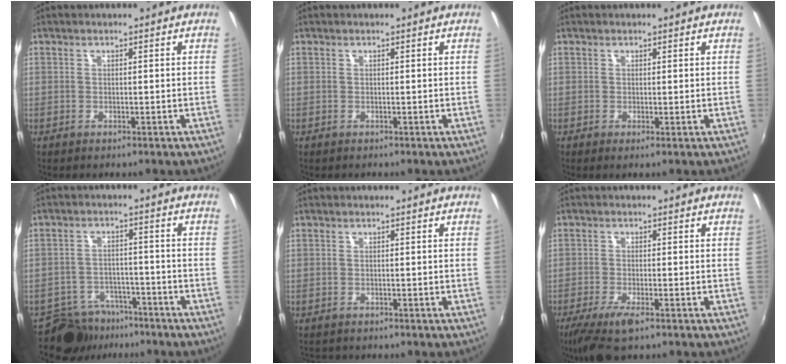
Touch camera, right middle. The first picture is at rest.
{"total": 0.0}
{"total": 0.5, "force": [0.2, -0.2, 0.4], "torque": [-0.012, -0.002, 0.001]}
{"total": 9.0, "force": [-7.4, 5.0, 1.3], "torque": [-0.040, 0.013, -0.111]}
{"total": 1.5, "force": [-1.4, 0.6, 0.2], "torque": [-0.009, -0.006, -0.022]}
{"total": 7.0, "force": [-4.7, 1.5, 5.0], "torque": [-0.117, -0.024, -0.087]}